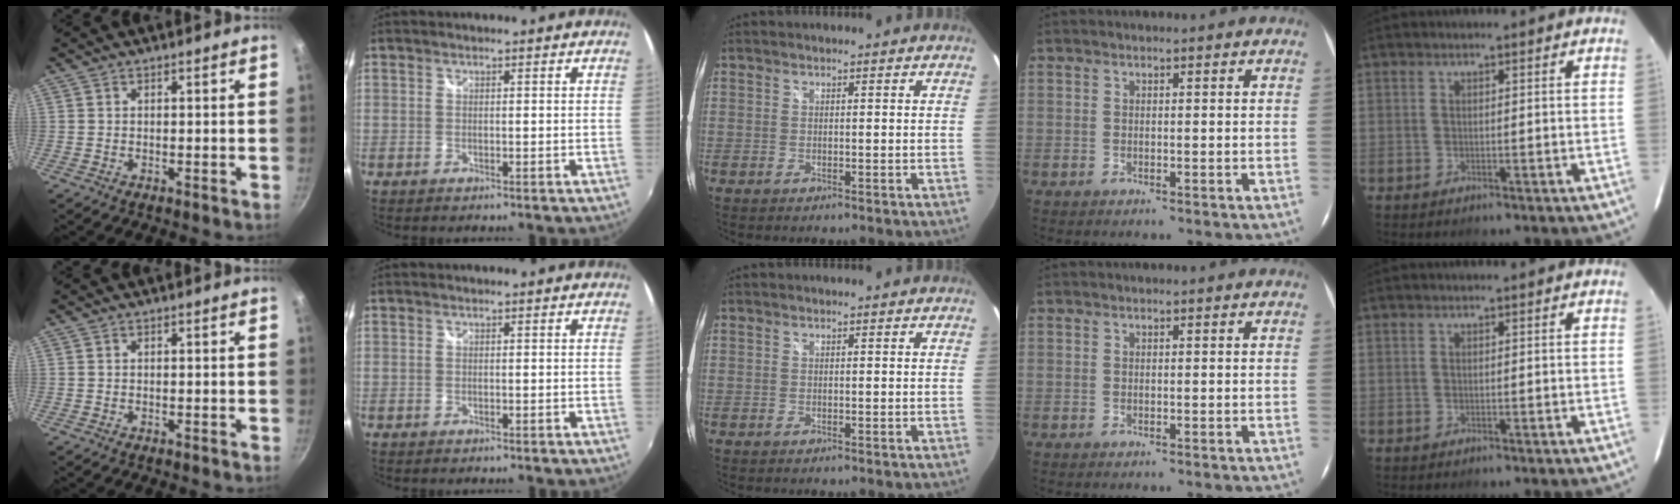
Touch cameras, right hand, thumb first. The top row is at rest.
{}